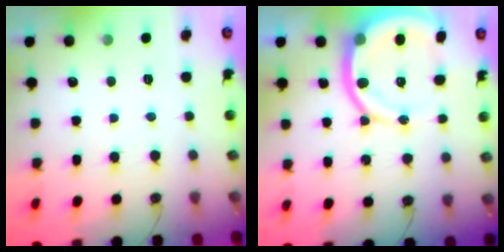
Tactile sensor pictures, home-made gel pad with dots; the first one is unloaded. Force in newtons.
{"total": 13.8, "press": 13.7, "slide": 1.8}